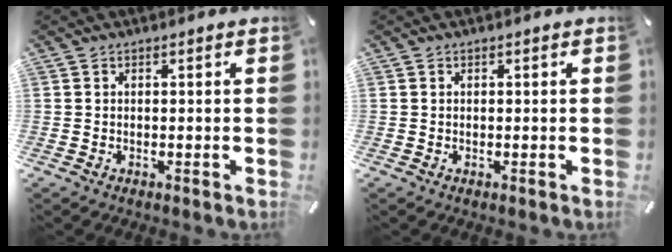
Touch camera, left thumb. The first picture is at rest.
{"total": 0.0}